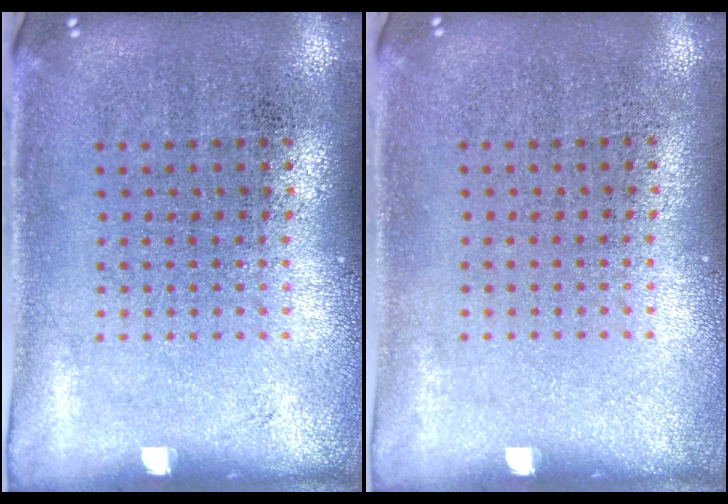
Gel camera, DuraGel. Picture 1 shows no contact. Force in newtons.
{"total": 0.0}